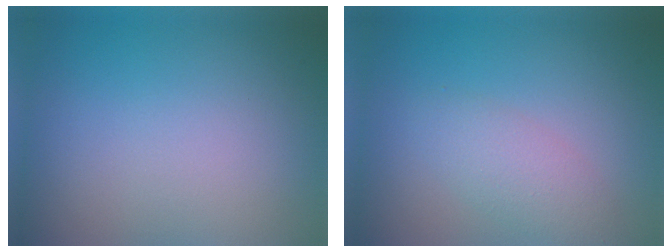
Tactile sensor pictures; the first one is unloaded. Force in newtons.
{"total": 2.6, "press": 2.6, "slide": 0.1}